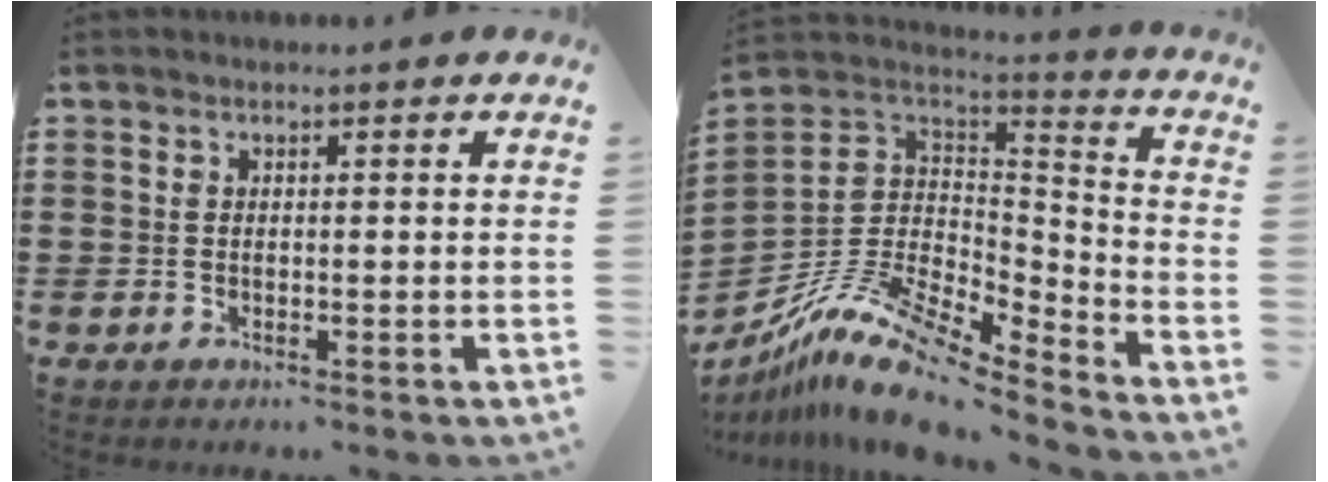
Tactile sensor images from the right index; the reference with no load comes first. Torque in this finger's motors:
{"motor_torque": [-0.13, -0.04, -0.18, -0.21]}